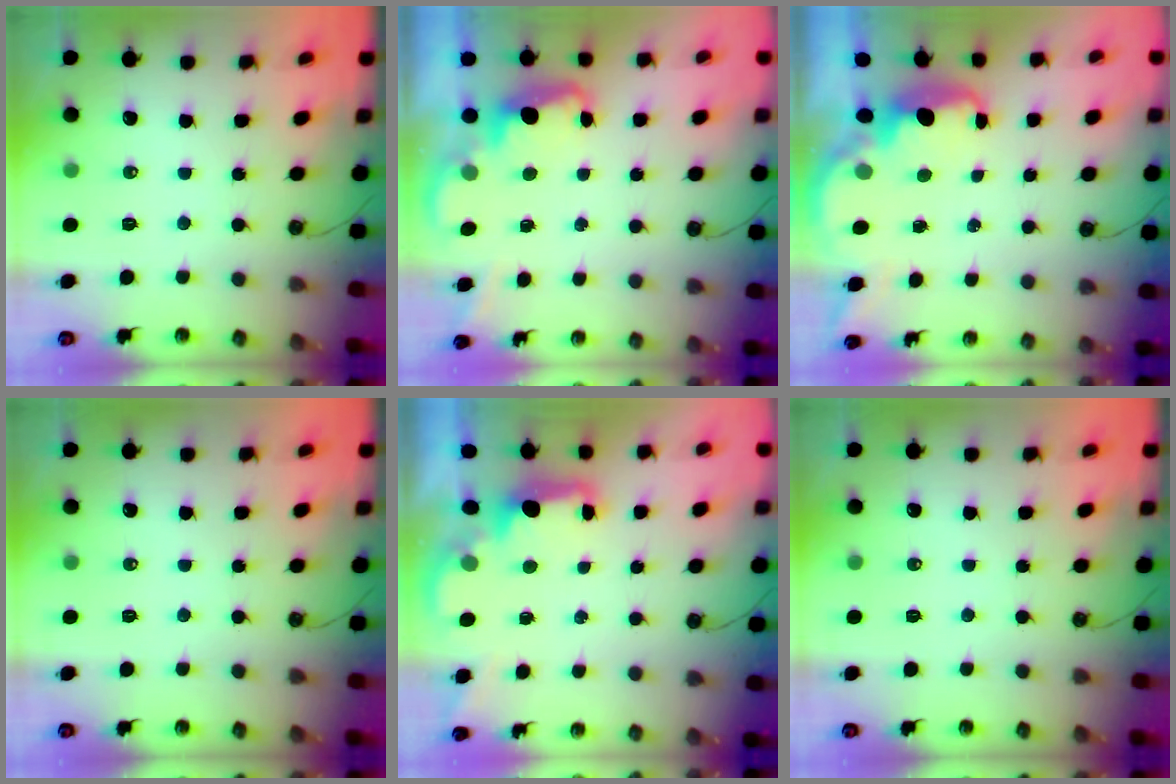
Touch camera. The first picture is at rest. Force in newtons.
{"total": 2.2, "press": 2.2, "slide": 0.5}
{"total": 2.5, "press": 2.4, "slide": 0.7}
{"total": 0.0}
{"total": 2.2, "press": 2.0, "slide": 0.8}
{"total": 0.0}